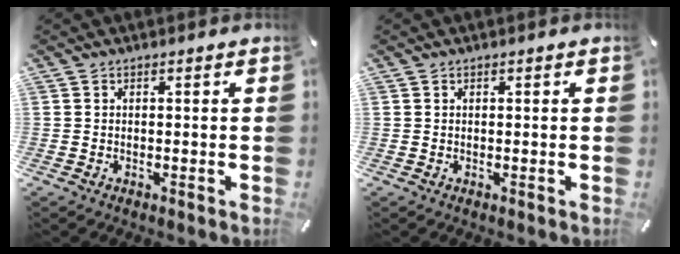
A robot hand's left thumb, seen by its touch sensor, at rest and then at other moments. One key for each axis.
{"total": 0.0}